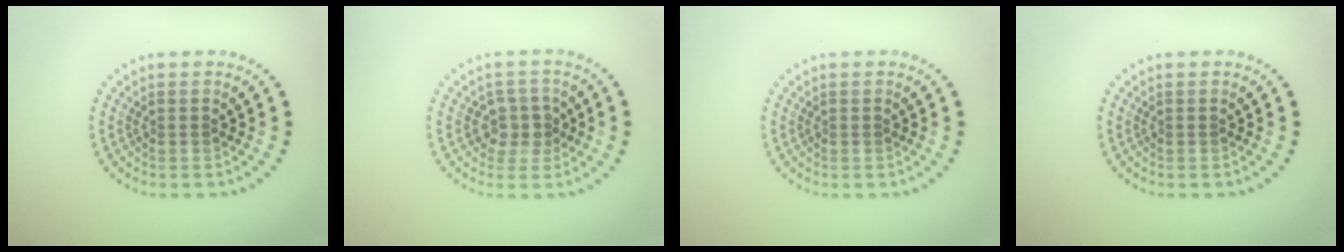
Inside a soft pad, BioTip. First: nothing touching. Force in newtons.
{"total": 2.3, "press": 2.1, "slide": 0.9}
{"total": 0.0}
{"total": 0.0}